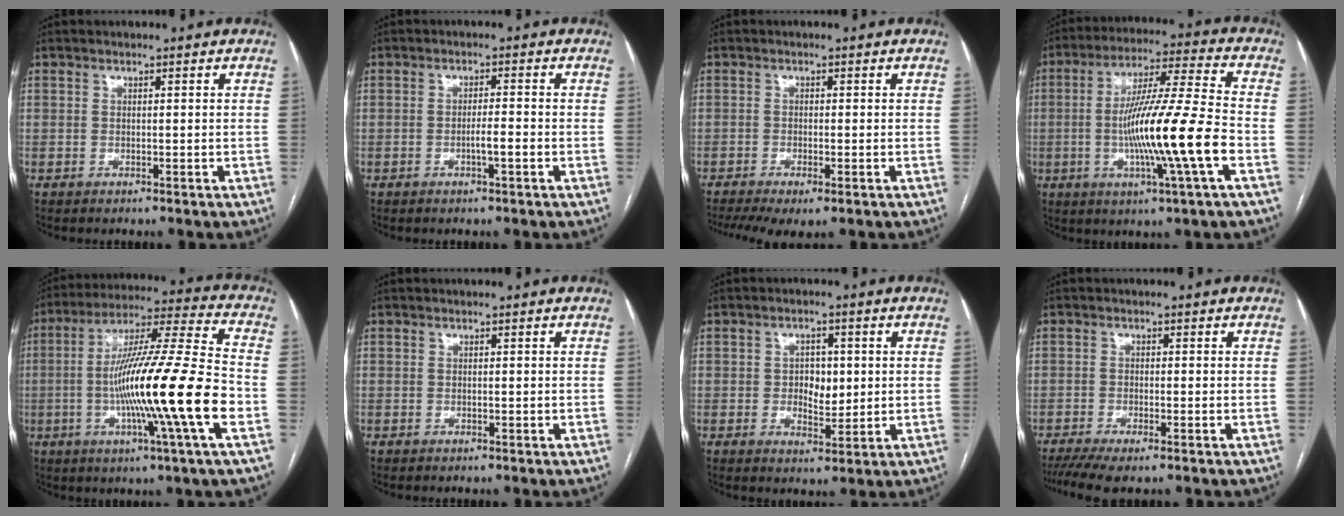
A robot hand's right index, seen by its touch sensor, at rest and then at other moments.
{"total": 2.5, "force": [-1.0, 0.1, 2.3], "torque": [-0.039, 0.001, -0.017]}
{"total": 6.8, "force": [-4.3, 1.7, 4.9], "torque": [-0.084, -0.015, -0.072]}
{"total": 16.1, "force": [-3.5, -0.9, 15.7], "torque": [-0.281, -0.007, -0.070]}
{"total": 20.5, "force": [-4.5, -1.1, 20.0], "torque": [-0.346, -0.011, -0.088]}
{"total": 0.0}
{"total": 4.7, "force": [0.3, 2.8, 3.8], "torque": [-0.055, 0.003, 0.010]}
{"total": 5.9, "force": [-4.2, 1.0, 4.0], "torque": [-0.068, -0.013, -0.073]}